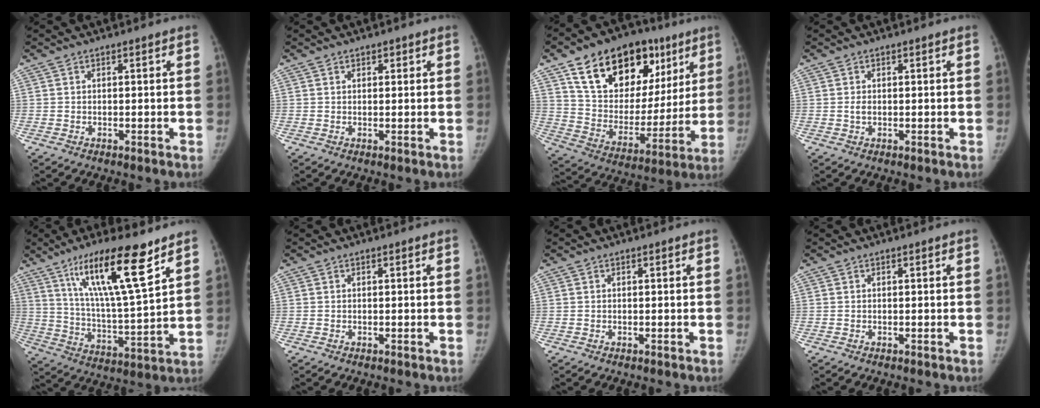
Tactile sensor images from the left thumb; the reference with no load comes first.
{"total": 1.2, "force": [0.7, 0.8, 0.5], "torque": [0.005, -0.003, 0.008]}
{"total": 26.8, "force": [14.0, 16.2, 16.1], "torque": [-0.207, -0.008, 0.237]}
{"total": 1.2, "force": [0.1, 0.9, 0.8], "torque": [-0.014, 0.000, 0.002]}
{"total": 18.4, "force": [10.9, 3.2, 14.5], "torque": [-0.237, -0.053, 0.196]}
{"total": 0.0}
{"total": 0.0}
{"total": 0.0}